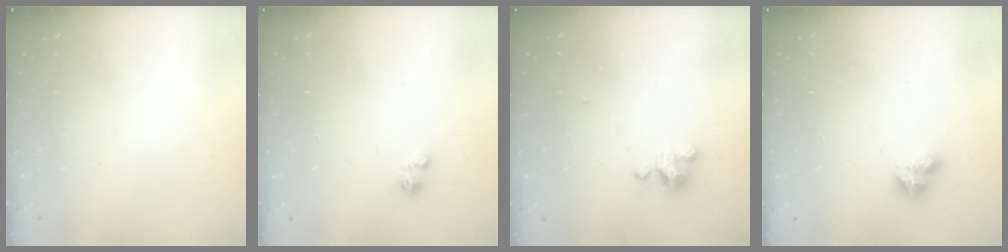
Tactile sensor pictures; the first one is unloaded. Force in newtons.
{"total": 1.6, "press": 1.6, "slide": 0.2}
{"total": 3.4, "press": 3.3, "slide": 0.2}
{"total": 3.3, "press": 3.3, "slide": 0.3}